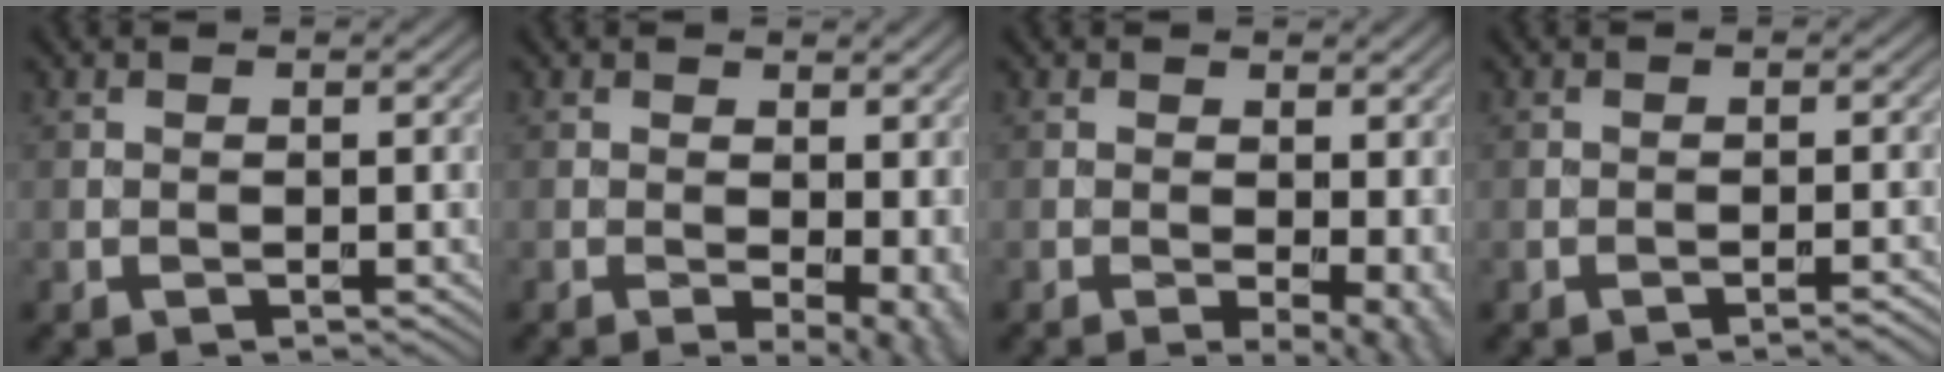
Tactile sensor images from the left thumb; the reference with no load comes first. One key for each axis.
{"total": 6.3, "fx": -0.3, "fy": 2.8, "fz": 5.6, "tx": -0.066, "ty": -0.007, "tz": 0.001}
{"total": 5.7, "fx": -0.5, "fy": 2.2, "fz": 5.3, "tx": -0.068, "ty": -0.007, "tz": -0.001}
{"total": 1.6, "fx": -1.1, "fy": 0.2, "fz": 1.1, "tx": -0.010, "ty": 0.007, "tz": -0.023}